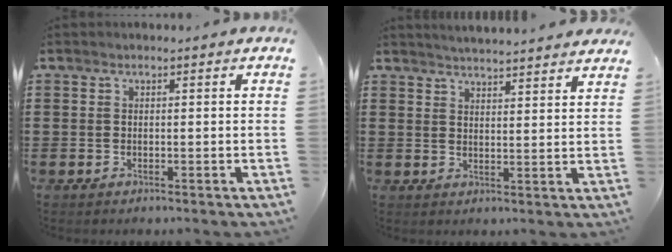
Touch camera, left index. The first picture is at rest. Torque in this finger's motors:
{"motor_torque": [1.09, -0.84, 0.11, 0.05]}